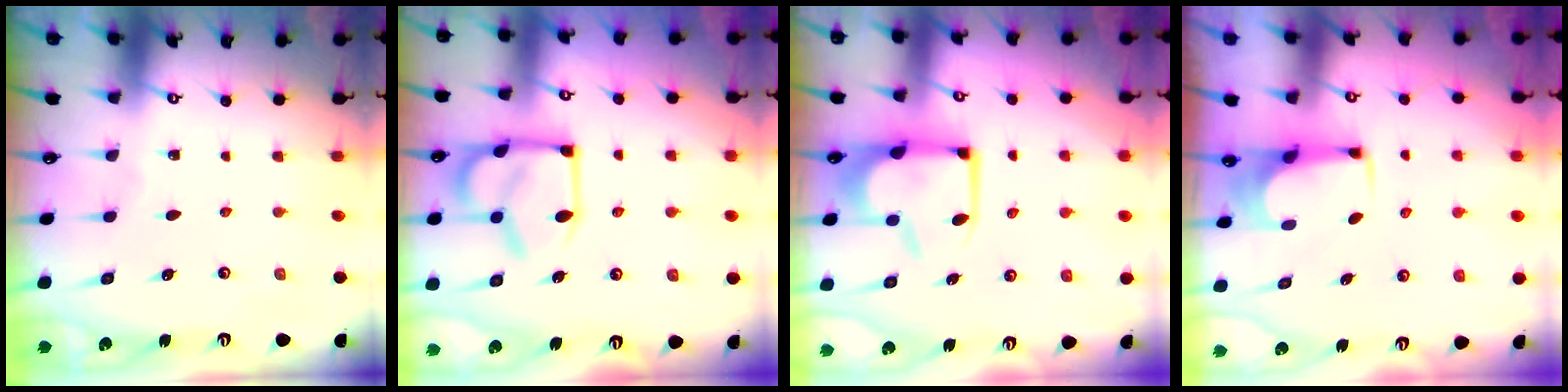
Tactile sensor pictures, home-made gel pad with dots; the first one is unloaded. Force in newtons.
{"total": 15.4, "press": 15.3, "slide": 1.5}
{"total": 9.3, "press": 9.3, "slide": 1.0}
{"total": 3.6, "press": 3.6, "slide": 0.3}